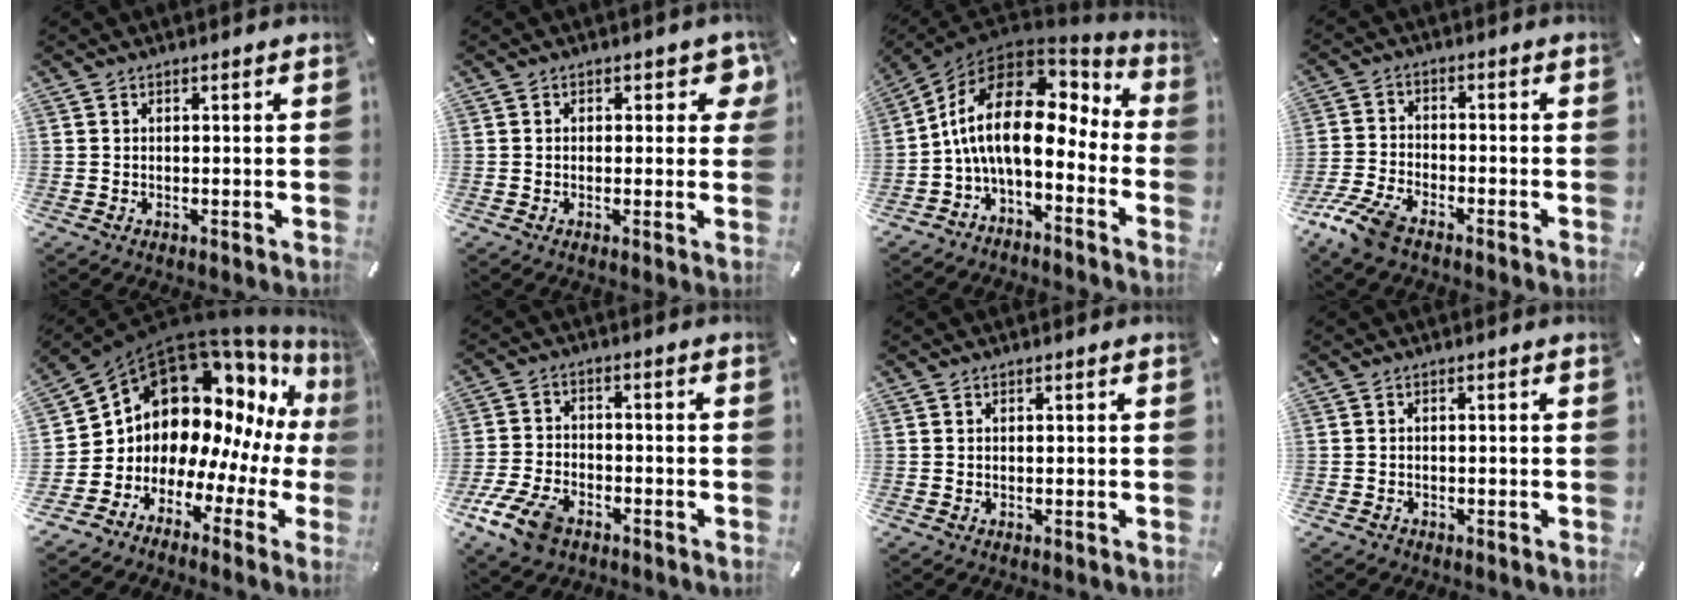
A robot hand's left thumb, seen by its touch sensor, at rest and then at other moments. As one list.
[{"total": 3.9, "force": [1.1, 2.4, 3.0], "torque": [-0.021, -0.006, 0.010]}, {"total": 16.5, "force": [1.3, 8.2, 14.2], "torque": [-0.293, -0.021, 0.020]}, {"total": 7.4, "force": [-5.5, 2.9, 4.0], "torque": [-0.104, 0.010, -0.109]}, {"total": 14.8, "force": [7.2, 11.1, 6.5], "torque": [-0.124, -0.095, 0.138]}, {"total": 9.4, "force": [-5.6, 5.5, 5.3], "torque": [-0.118, 0.023, -0.104]}, {"total": 0.0}, {"total": 0.9, "force": [-0.7, 0.6, 0.2], "torque": [-0.005, 0.003, -0.018]}]